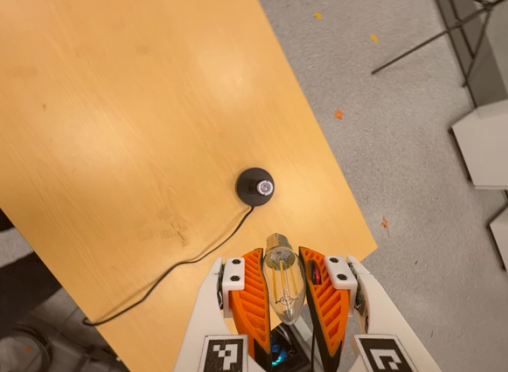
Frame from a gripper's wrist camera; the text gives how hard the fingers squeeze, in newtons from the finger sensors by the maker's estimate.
{"total": 21.4, "left": 23.3, "right": 19.6}